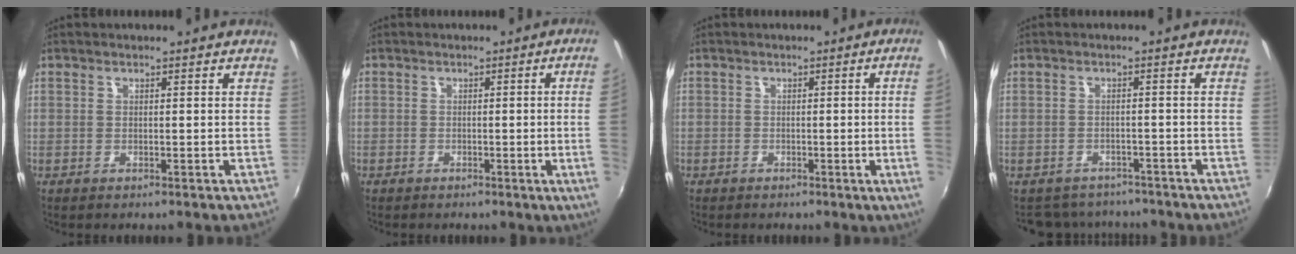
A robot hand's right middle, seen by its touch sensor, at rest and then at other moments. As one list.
[{"total": 5.9, "force": [-0.2, -1.7, 5.6], "torque": [-0.077, -0.012, 0.000]}, {"total": 5.3, "force": [-0.1, -1.8, 5.0], "torque": [-0.074, -0.010, 0.002]}, {"total": 8.2, "force": [-7.3, 3.4, 1.7], "torque": [-0.045, 0.005, -0.101]}]